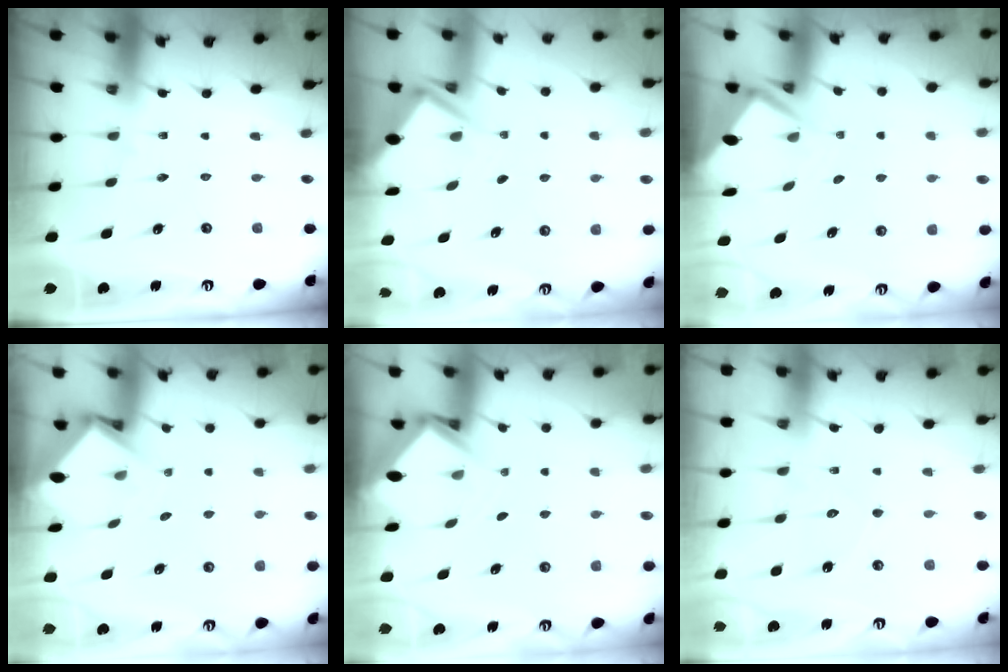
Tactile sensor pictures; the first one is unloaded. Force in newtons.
{"total": 3.8, "press": 3.8, "slide": 0.4}
{"total": 3.6, "press": 3.5, "slide": 0.3}
{"total": 3.4, "press": 3.3, "slide": 0.3}
{"total": 2.9, "press": 2.9, "slide": 0.2}
{"total": 6.3, "press": 6.3, "slide": 0.5}